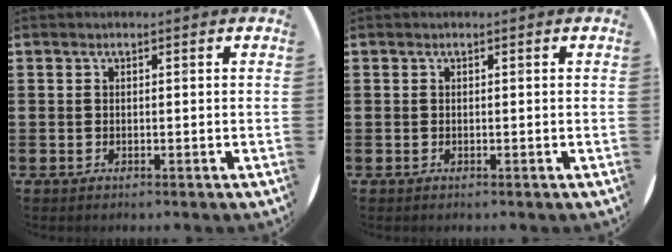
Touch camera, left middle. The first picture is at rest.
{"total": 0.0}